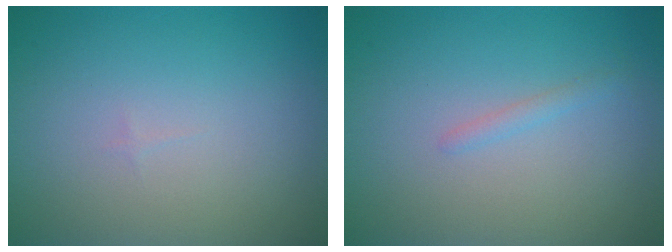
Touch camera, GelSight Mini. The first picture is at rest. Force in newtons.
{"total": 0.7, "press": 0.7, "slide": 0.0}